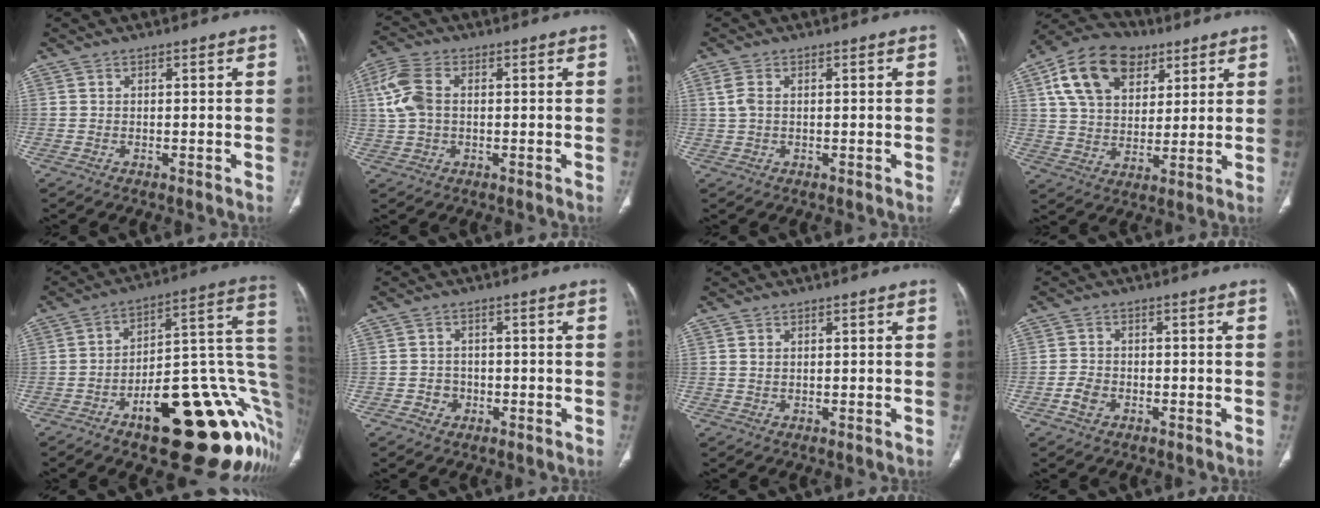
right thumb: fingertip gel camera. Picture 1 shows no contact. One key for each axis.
{"total": 7.7, "fx": 0.9, "fy": 5.0, "fz": 5.8, "tx": -0.139, "ty": 0.016, "tz": 0.019}
{"total": 2.5, "fx": 0.5, "fy": 1.5, "fz": 2.0, "tx": -0.059, "ty": 0.008, "tz": 0.012}
{"total": 17.0, "fx": 7.5, "fy": 11.3, "fz": 10.2, "tx": -0.163, "ty": -0.004, "tz": 0.131}
{"total": 28.0, "fx": -8.8, "fy": 10.8, "fz": 24.3, "tx": -0.219, "ty": 0.071, "tz": -0.116}
{"total": 3.0, "fx": -1.2, "fy": 2.6, "fz": 0.7, "tx": 0.004, "ty": 0.014, "tz": -0.021}
{"total": 0.9, "fx": 0.4, "fy": 0.6, "fz": 0.5, "tx": -0.009, "ty": -0.002, "tz": 0.010}
{"total": 3.2, "fx": -1.5, "fy": 2.3, "fz": 1.7, "tx": -0.031, "ty": 0.011, "tz": -0.028}